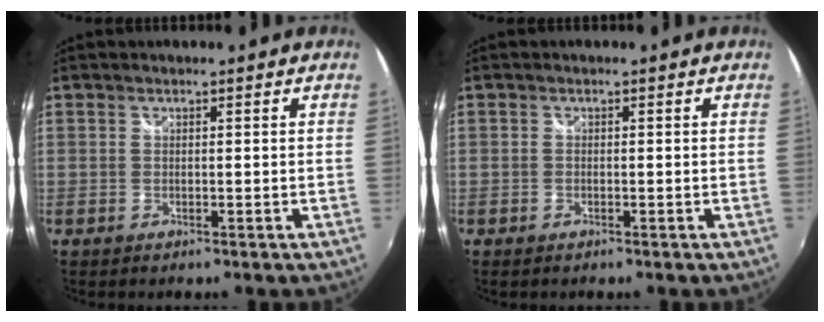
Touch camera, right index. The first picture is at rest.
{"total": 0.8, "force": [-0.6, 0.4, 0.3], "torque": [-0.006, -0.002, -0.013]}